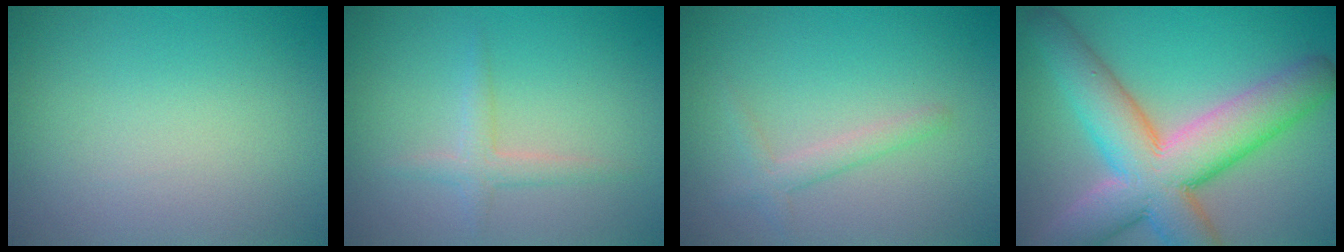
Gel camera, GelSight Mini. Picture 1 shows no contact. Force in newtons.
{"total": 1.7, "press": 1.7, "slide": 0.1}
{"total": 1.7, "press": 1.7, "slide": 0.1}
{"total": 11.5, "press": 11.4, "slide": 1.0}